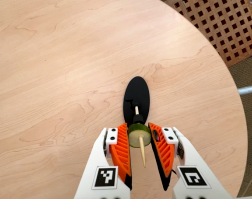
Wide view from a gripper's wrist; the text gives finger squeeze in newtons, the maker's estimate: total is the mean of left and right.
{"total": 10.1, "left": 10.0, "right": 10.2}